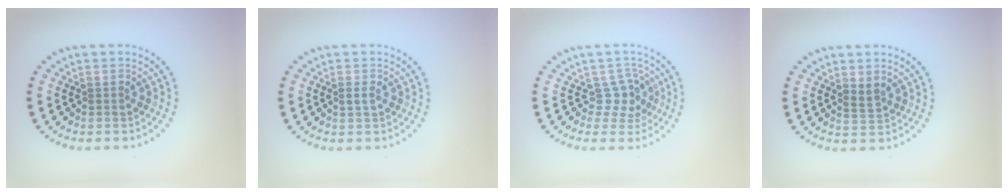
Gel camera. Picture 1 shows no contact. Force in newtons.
{"total": 1.0, "press": 1.0, "slide": 0.1}
{"total": 2.2, "press": 1.6, "slide": 1.5}
{"total": 1.2, "press": 0.9, "slide": 0.7}